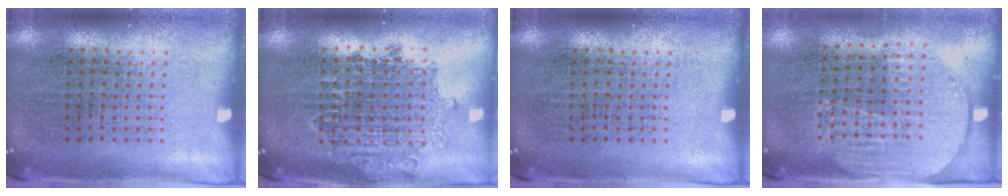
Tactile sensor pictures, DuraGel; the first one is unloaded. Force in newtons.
{"total": 1.7, "press": 1.4, "slide": 1.0}
{"total": 0.0}
{"total": 1.6, "press": 1.4, "slide": 0.7}